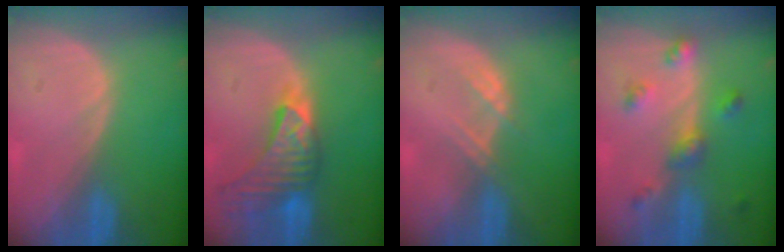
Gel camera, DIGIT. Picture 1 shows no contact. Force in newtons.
{"total": 9.1, "press": 8.2, "slide": 3.8}
{"total": 2.3, "press": 2.3, "slide": 0.2}
{"total": 5.0, "press": 4.9, "slide": 0.6}